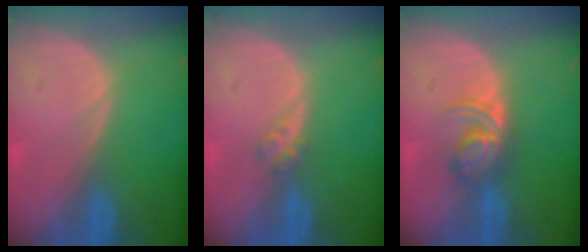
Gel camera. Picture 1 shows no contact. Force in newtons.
{"total": 1.8, "press": 1.5, "slide": 0.9}
{"total": 5.9, "press": 5.0, "slide": 3.1}